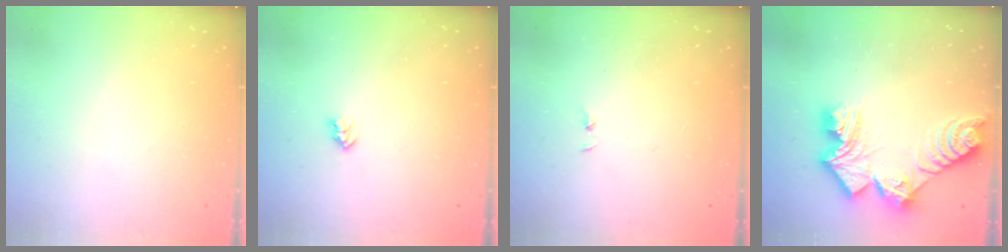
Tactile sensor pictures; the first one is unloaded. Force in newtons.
{"total": 2.6, "press": 2.6, "slide": 0.4}
{"total": 0.7, "press": 0.7, "slide": 0.1}
{"total": 13.7, "press": 13.6, "slide": 1.2}